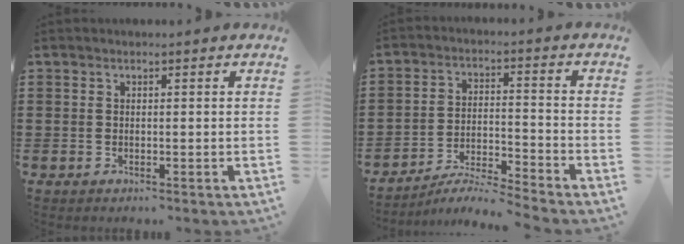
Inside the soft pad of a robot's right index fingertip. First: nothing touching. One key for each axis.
{"total": 4.9, "fx": -4.8, "fy": -0.4, "fz": 1.1, "tx": -0.029, "ty": -0.008, "tz": -0.100}